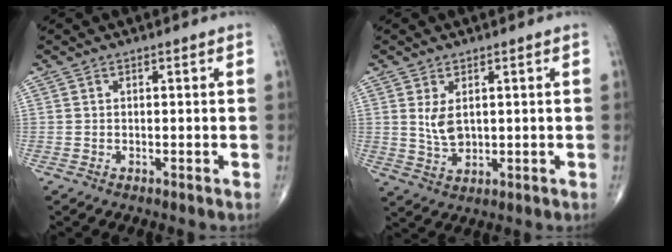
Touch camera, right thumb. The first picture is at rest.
{"total": 4.4, "force": [1.1, 2.5, 3.4], "torque": [-0.060, -0.013, 0.031]}